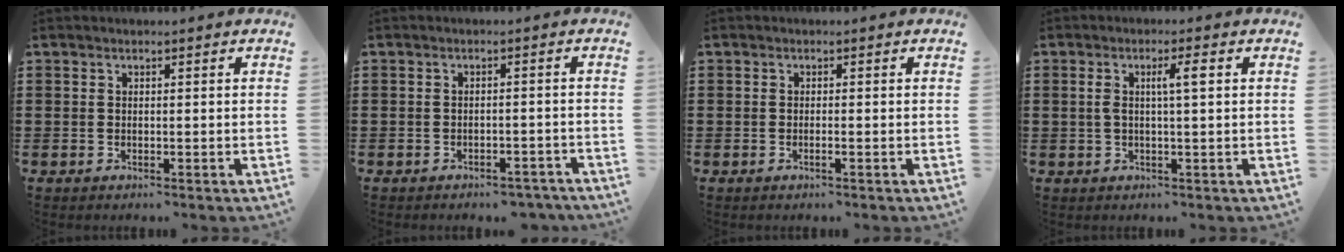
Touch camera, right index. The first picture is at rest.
{"total": 2.1, "force": [-2.1, 0.3, 0.4], "torque": [-0.012, -0.001, -0.042]}
{"total": 0.6, "force": [-0.3, -0.1, 0.4], "torque": [-0.008, -0.002, -0.006]}
{"total": 3.6, "force": [0.6, 0.4, 3.5], "torque": [-0.067, 0.003, 0.006]}